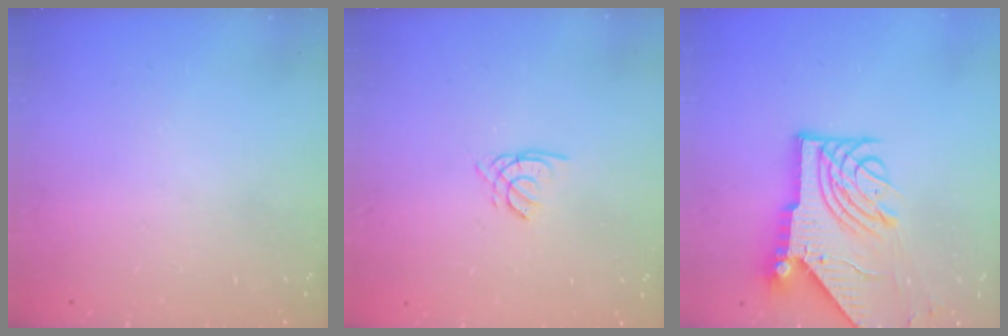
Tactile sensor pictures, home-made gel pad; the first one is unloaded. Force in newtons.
{"total": 1.6, "press": 1.5, "slide": 0.4}
{"total": 14.3, "press": 14.2, "slide": 1.7}